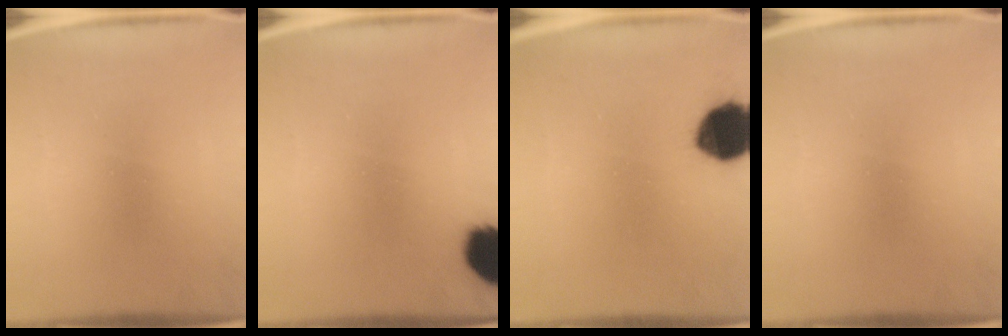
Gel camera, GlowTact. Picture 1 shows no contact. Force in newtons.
{"total": 12.3}
{"total": 13.9}
{"total": 0.0}